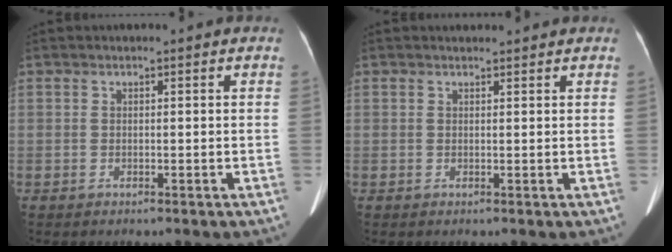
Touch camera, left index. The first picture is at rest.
{"total": 2.3, "force": [2.3, 0.3, 0.4], "torque": [-0.011, 0.017, 0.033]}